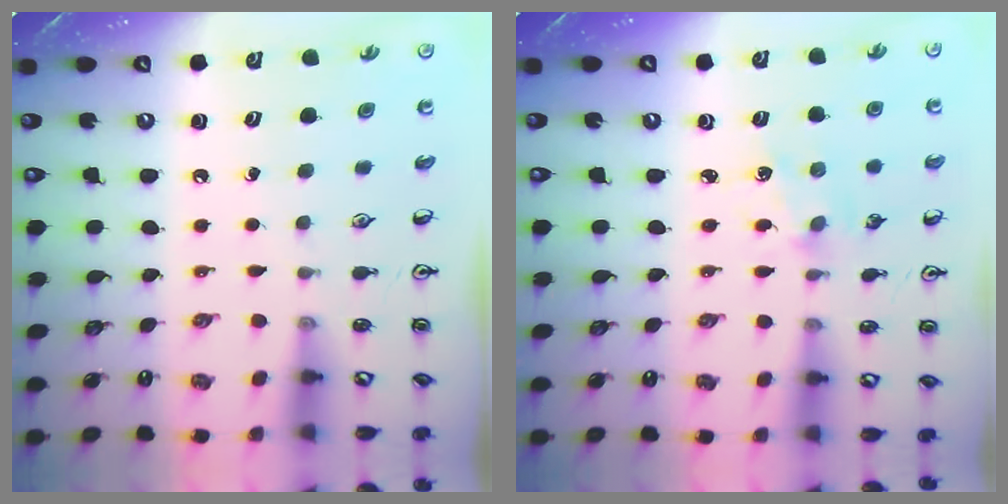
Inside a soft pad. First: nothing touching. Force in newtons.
{"total": 1.8, "press": 1.7, "slide": 0.3}